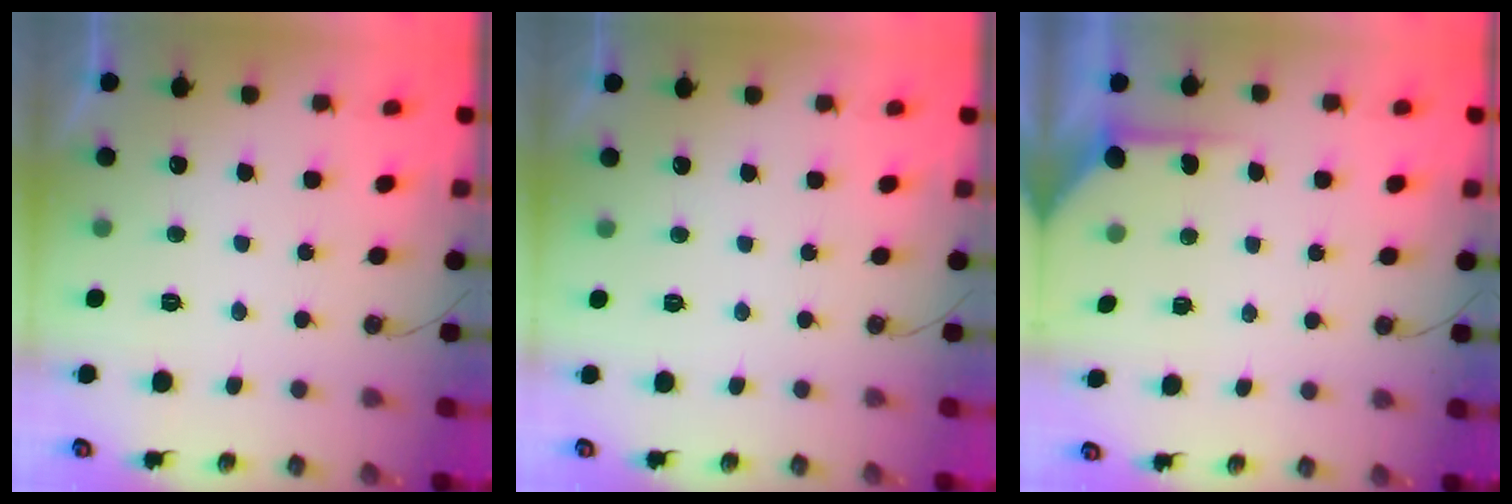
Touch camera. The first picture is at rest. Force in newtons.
{"total": 0.0}
{"total": 4.2, "press": 4.2, "slide": 0.4}